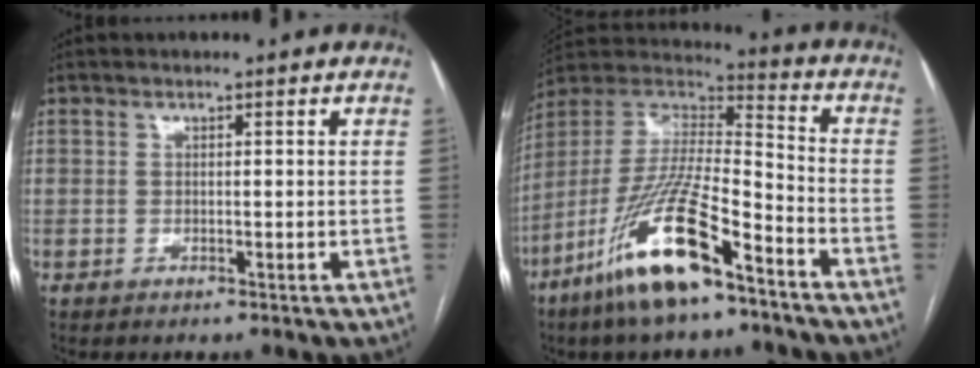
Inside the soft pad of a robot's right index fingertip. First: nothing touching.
{"total": 18.6, "force": [-11.3, 3.4, 14.4], "torque": [-0.317, -0.024, -0.212]}